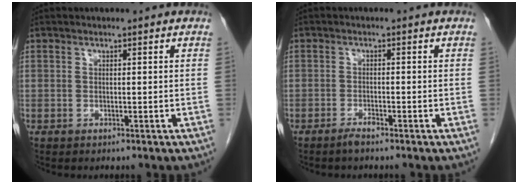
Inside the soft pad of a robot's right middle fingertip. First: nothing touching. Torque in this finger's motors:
{"motor_torque": [-0.19, 0.13, 0.02, -0.01]}